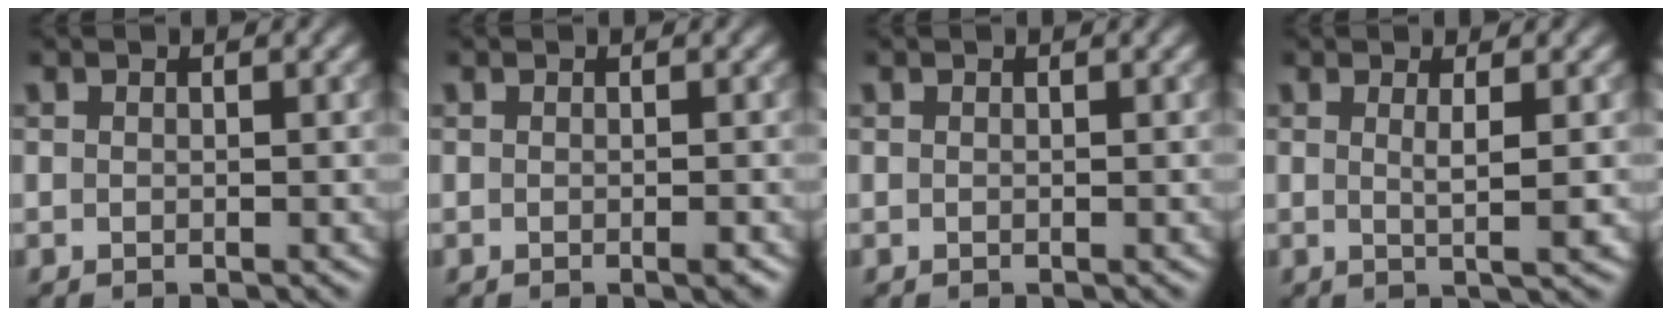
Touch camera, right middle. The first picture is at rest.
{"total": 0.9, "force": [-0.3, 0.1, 0.9], "torque": [-0.010, -0.001, -0.006]}
{"total": 0.0}
{"total": 2.1, "force": [0.4, 0.4, 2.1], "torque": [-0.034, -0.003, 0.002]}